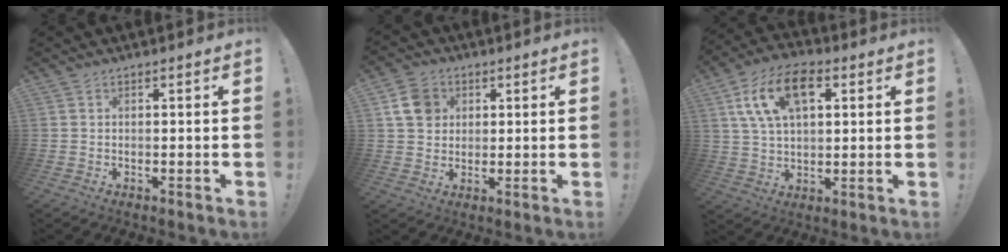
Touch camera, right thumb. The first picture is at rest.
{"total": 8.9, "force": [3.0, 7.6, 3.5], "torque": [-0.046, -0.002, 0.064]}
{"total": 15.8, "force": [5.8, 9.1, 11.6], "torque": [-0.204, -0.005, 0.104]}